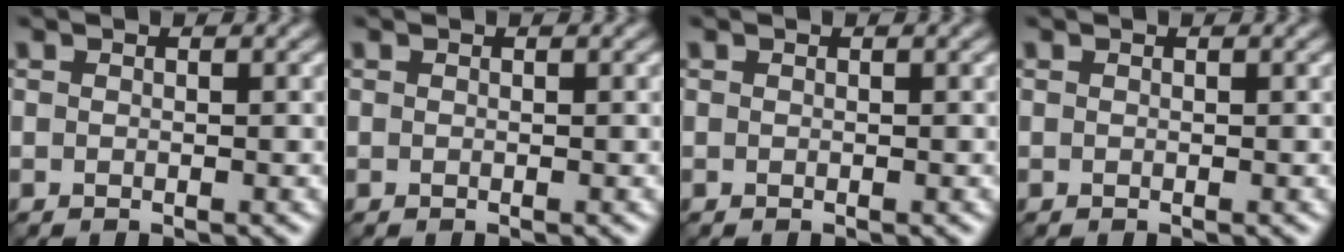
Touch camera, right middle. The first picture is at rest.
{"total": 0.0}
{"total": 0.0}
{"total": 0.0}